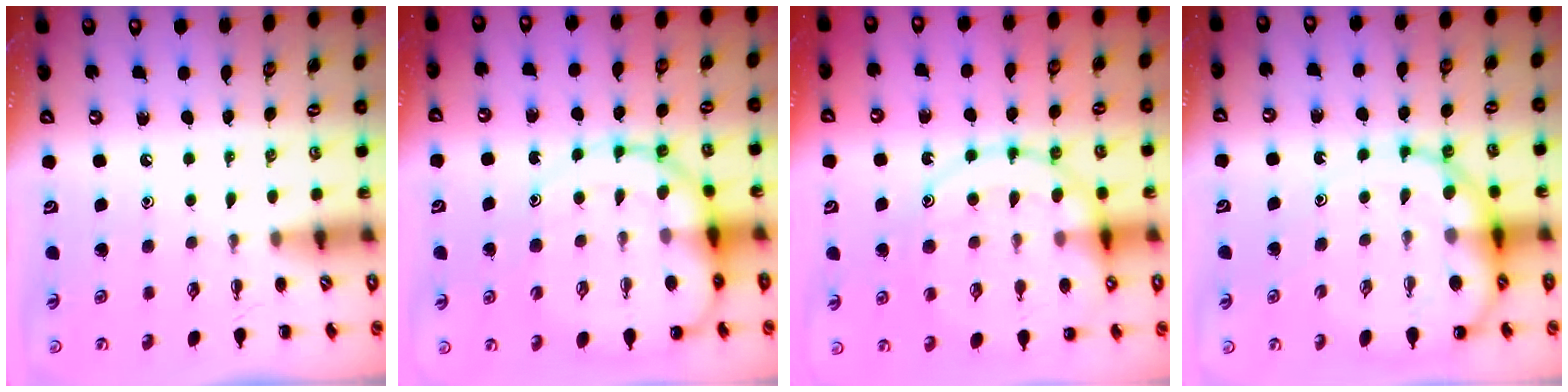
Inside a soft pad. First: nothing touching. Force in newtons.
{"total": 15.3, "press": 14.9, "slide": 3.5}
{"total": 18.4, "press": 18.3, "slide": 2.2}
{"total": 11.6, "press": 11.3, "slide": 2.7}